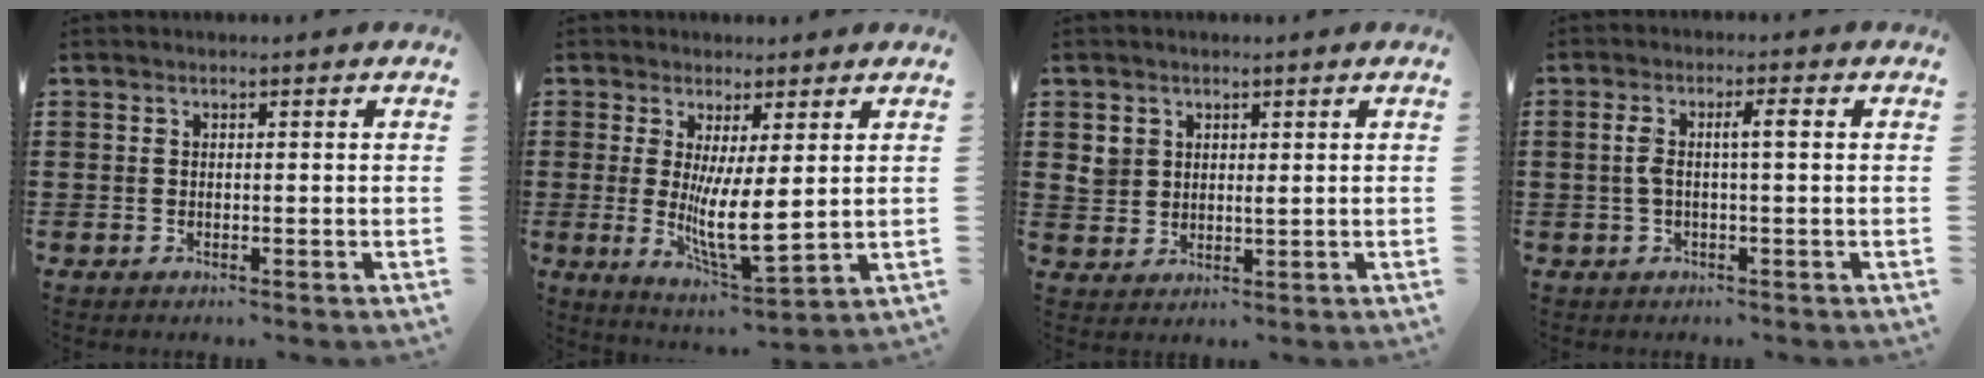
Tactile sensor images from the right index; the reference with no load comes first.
{"total": 8.9, "force": [0.6, 2.2, 8.6], "torque": [-0.148, -0.028, 0.012]}
{"total": 2.5, "force": [1.1, 2.2, 0.6], "torque": [-0.022, 0.010, 0.020]}
{"total": 3.7, "force": [0.2, 0.5, 3.7], "torque": [-0.078, 0.003, -0.004]}